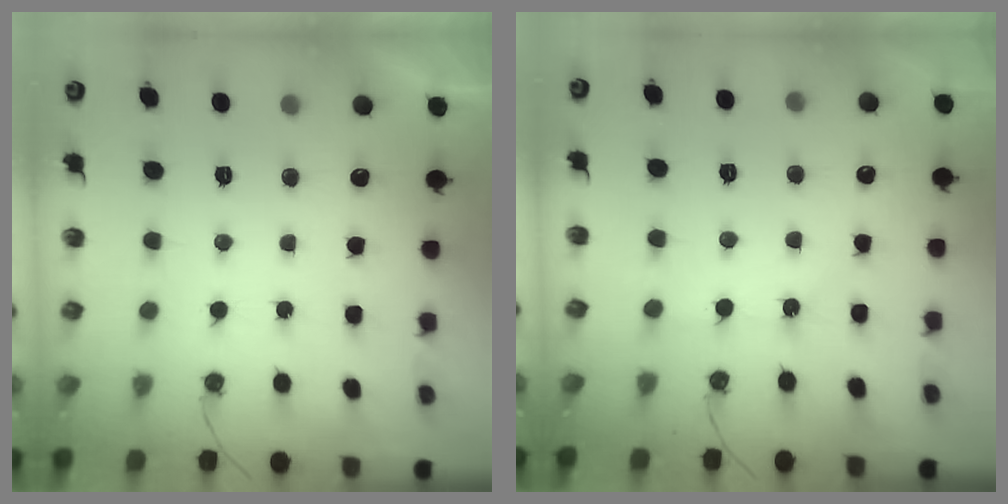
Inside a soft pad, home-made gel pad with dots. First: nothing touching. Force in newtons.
{"total": 1.6, "press": 1.6, "slide": 0.3}